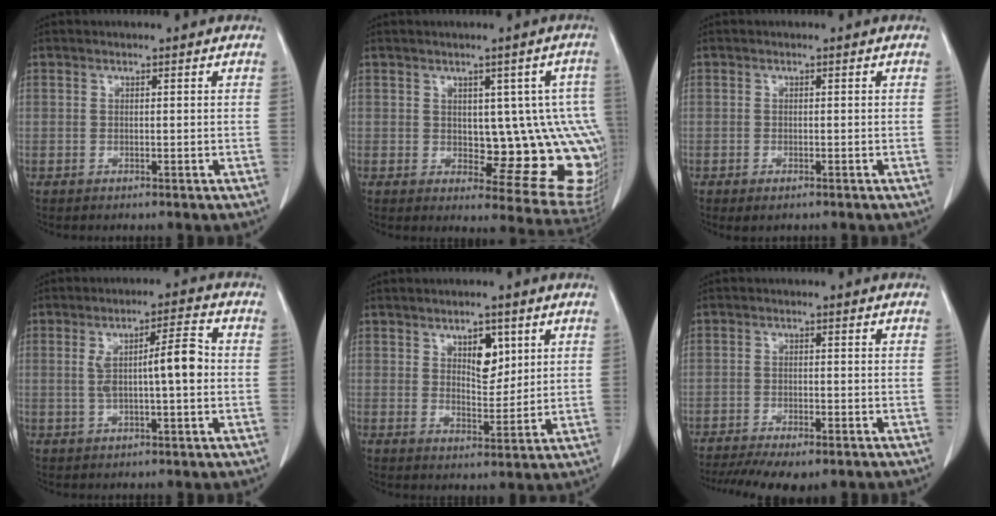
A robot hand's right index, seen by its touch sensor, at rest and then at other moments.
{"total": 13.1, "force": [-0.1, 5.5, 11.9], "torque": [-0.102, 0.009, 0.013]}
{"total": 1.5, "force": [-1.0, 0.5, 1.0], "torque": [-0.016, -0.003, -0.010]}
{"total": 7.3, "force": [0.0, 1.0, 7.2], "torque": [-0.126, 0.020, 0.002]}
{"total": 5.3, "force": [2.4, 2.6, 3.9], "torque": [-0.061, -0.003, 0.042]}
{"total": 12.1, "force": [-9.2, 3.6, 6.9], "torque": [-0.118, -0.009, -0.134]}